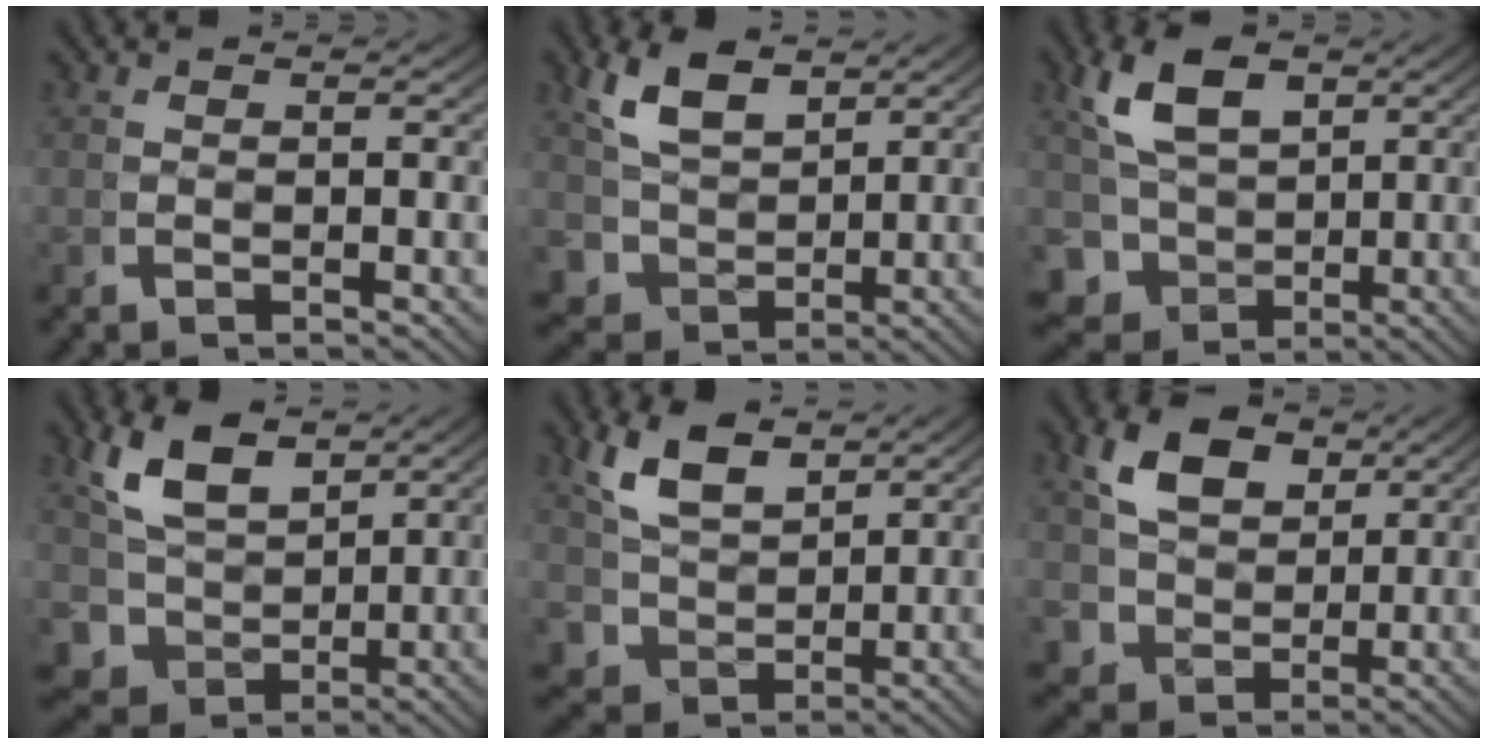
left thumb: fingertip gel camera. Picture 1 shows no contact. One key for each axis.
{"total": 5.6, "fx": 1.4, "fy": 4.6, "fz": 2.8, "tx": -0.082, "ty": -0.032, "tz": 0.045}
{"total": 9.1, "fx": -0.9, "fy": 7.9, "fz": 4.4, "tx": -0.117, "ty": -0.055, "tz": 0.010}
{"total": 7.7, "fx": 0.4, "fy": 6.6, "fz": 4.0, "tx": -0.107, "ty": -0.045, "tz": 0.030}
{"total": 5.4, "fx": 1.9, "fy": 4.2, "fz": 2.7, "tx": -0.081, "ty": -0.027, "tz": 0.053}
{"total": 7.2, "fx": 1.5, "fy": 6.2, "fz": 3.4, "tx": -0.087, "ty": -0.035, "tz": 0.037}